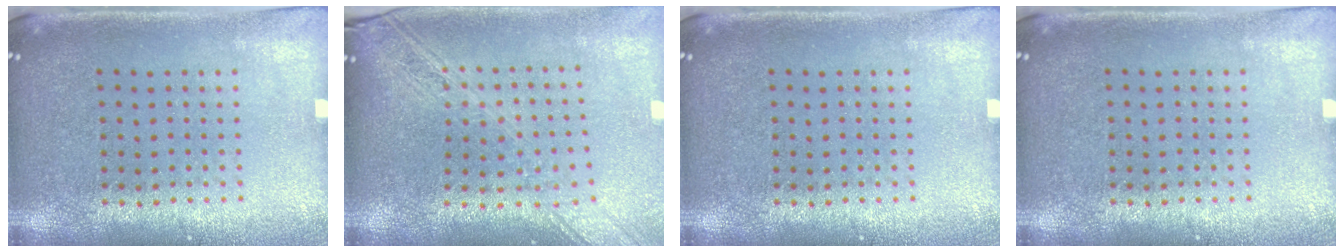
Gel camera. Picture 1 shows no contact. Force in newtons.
{"total": 2.3, "press": 1.9, "slide": 1.2}
{"total": 0.0}
{"total": 0.0}